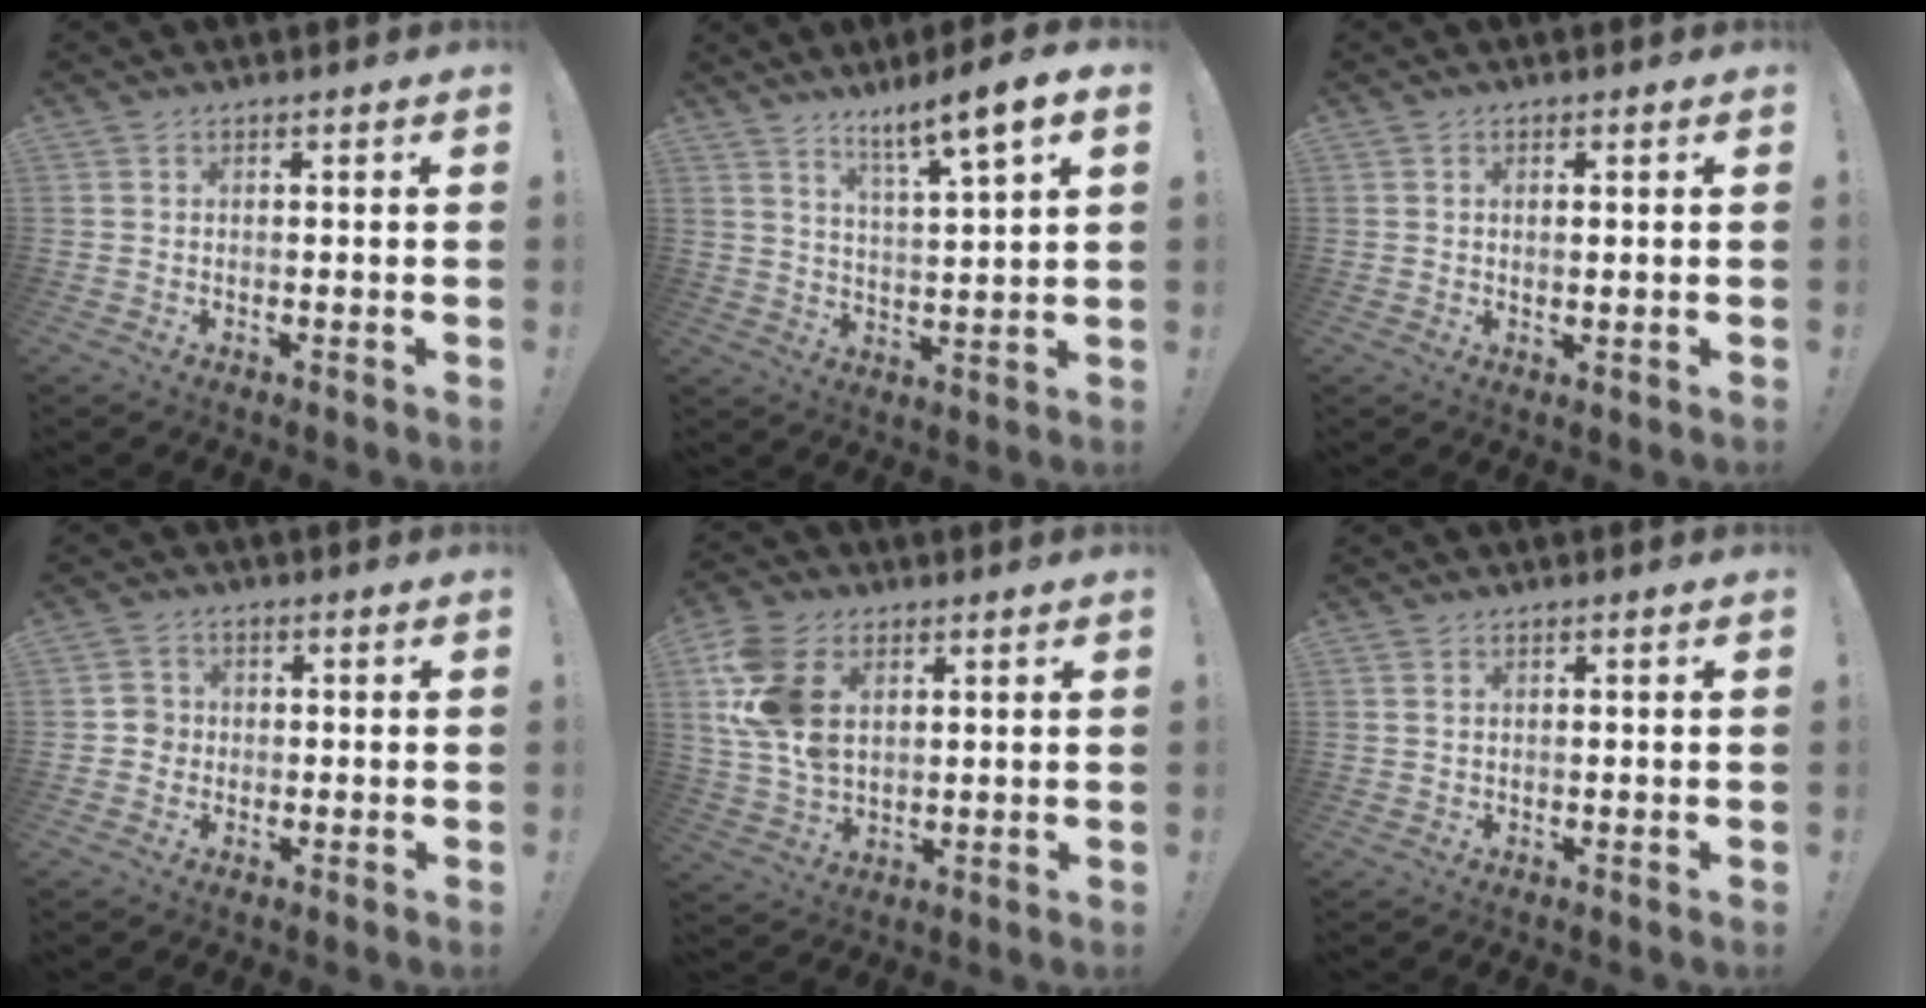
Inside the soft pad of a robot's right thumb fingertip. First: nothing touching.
{"total": 8.5, "force": [6.0, -0.2, 6.0], "torque": [-0.095, -0.041, 0.093]}
{"total": 1.2, "force": [0.6, 0.3, 1.1], "torque": [-0.010, -0.005, 0.008]}
{"total": 3.6, "force": [-0.9, 3.4, 0.7], "torque": [0.002, 0.007, -0.019]}
{"total": 15.7, "force": [4.7, 10.4, 10.8], "torque": [-0.222, -0.009, 0.088]}
{"total": 0.9, "force": [0.5, 0.4, 0.7], "torque": [-0.020, 0.004, 0.010]}